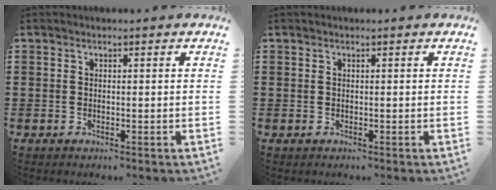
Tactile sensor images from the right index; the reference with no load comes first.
{"total": 0.0}